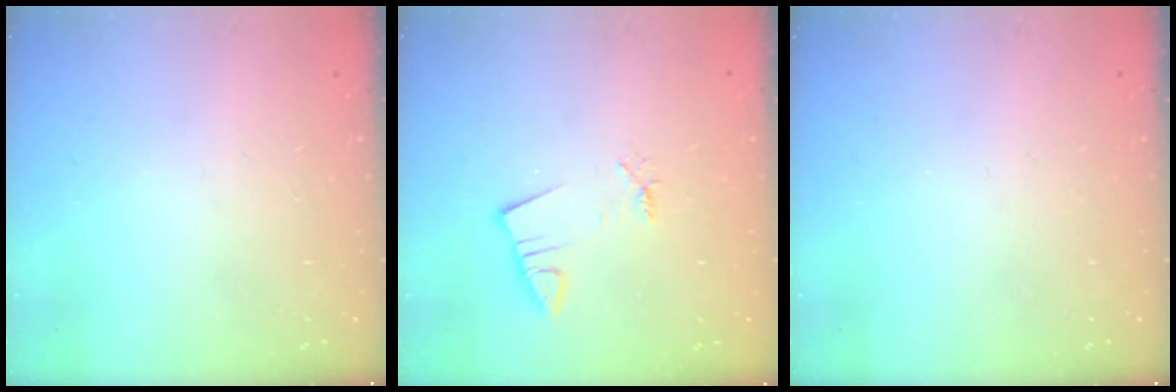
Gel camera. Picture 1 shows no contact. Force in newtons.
{"total": 1.8, "press": 1.8, "slide": 0.1}
{"total": 0.0}